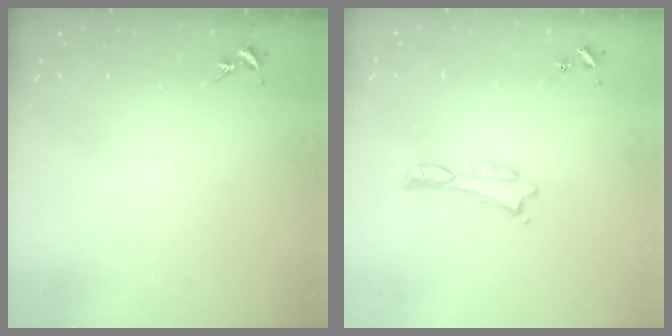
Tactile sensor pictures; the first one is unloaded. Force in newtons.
{"total": 0.0}